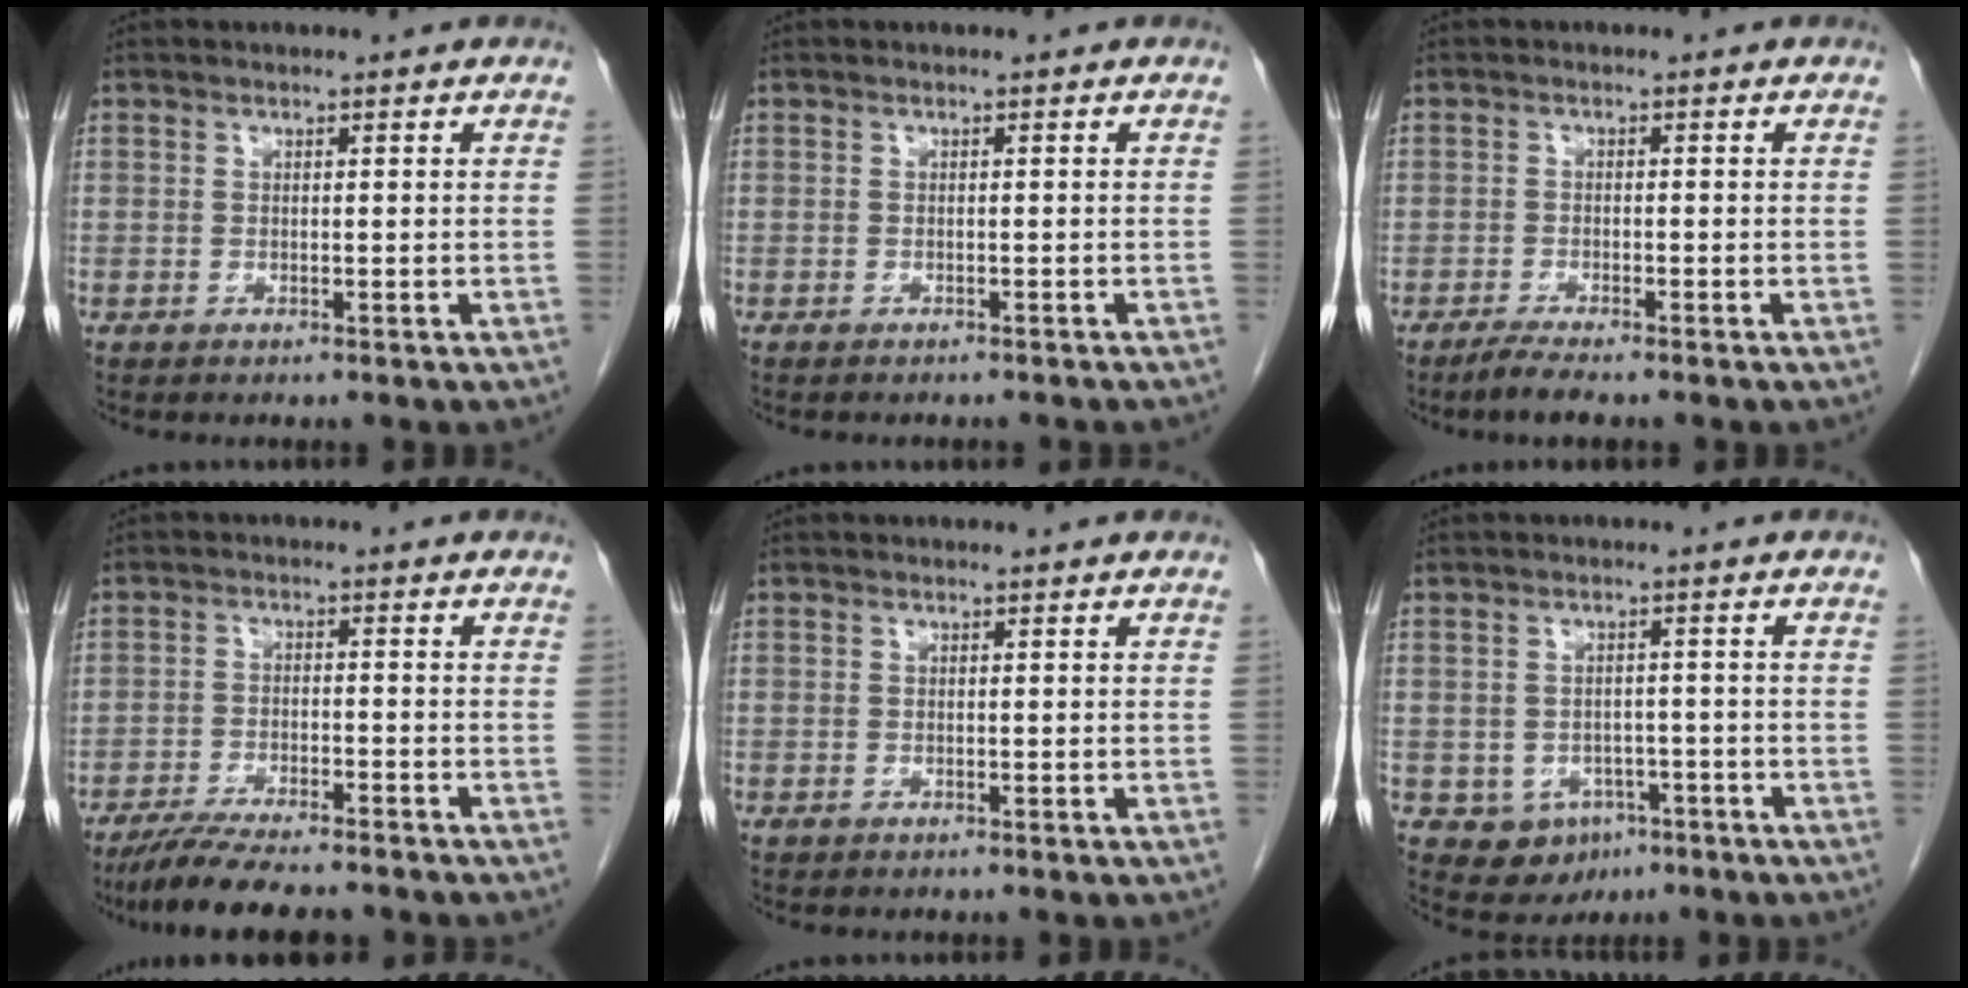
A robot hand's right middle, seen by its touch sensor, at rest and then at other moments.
{"total": 4.6, "force": [-4.1, 1.1, 1.8], "torque": [-0.022, -0.006, -0.045]}
{"total": 1.7, "force": [-1.4, 0.1, 0.9], "torque": [-0.027, -0.005, -0.027]}
{"total": 10.3, "force": [-8.8, 1.5, 5.1], "torque": [-0.081, -0.021, -0.140]}
{"total": 0.0}
{"total": 5.3, "force": [-2.4, 4.4, 1.8], "torque": [-0.024, 0.004, -0.022]}